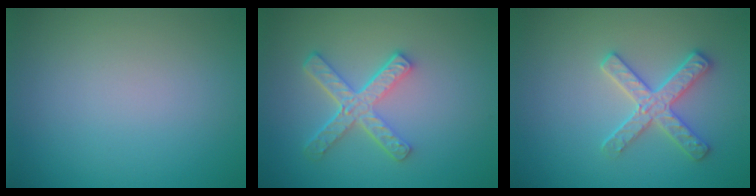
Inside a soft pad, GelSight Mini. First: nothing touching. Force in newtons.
{"total": 4.5, "press": 3.2, "slide": 3.1}
{"total": 3.0, "press": 2.9, "slide": 0.7}